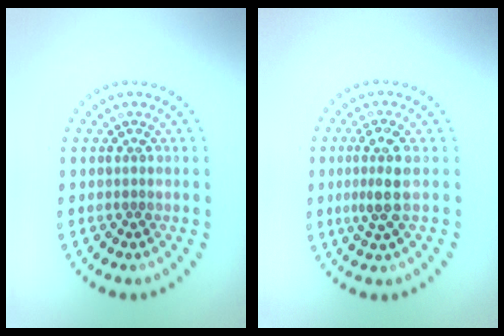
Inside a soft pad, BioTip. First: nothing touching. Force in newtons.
{"total": 2.6, "press": 2.4, "slide": 1.2}